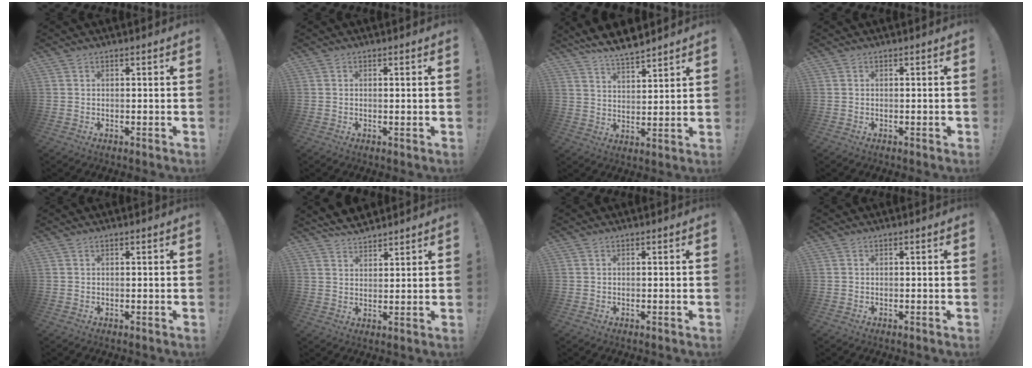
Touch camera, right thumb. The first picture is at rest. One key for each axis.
{"total": 0.7, "fx": 0.2, "fy": -0.2, "fz": 0.6, "tx": -0.004, "ty": -0.004, "tz": 0.002}
{"total": 8.3, "fx": 7.4, "fy": 1.8, "fz": 3.1, "tx": -0.067, "ty": -0.050, "tz": 0.140}
{"total": 0.6, "fx": -0.2, "fy": 0.1, "fz": 0.5, "tx": -0.013, "ty": 0.003, "tz": -0.002}
{"total": 0.0}
{"total": 5.6, "fx": 5.2, "fy": 1.8, "fz": 1.2, "tx": -0.030, "ty": -0.027, "tz": 0.099}
{"total": 0.0}
{"total": 0.0}